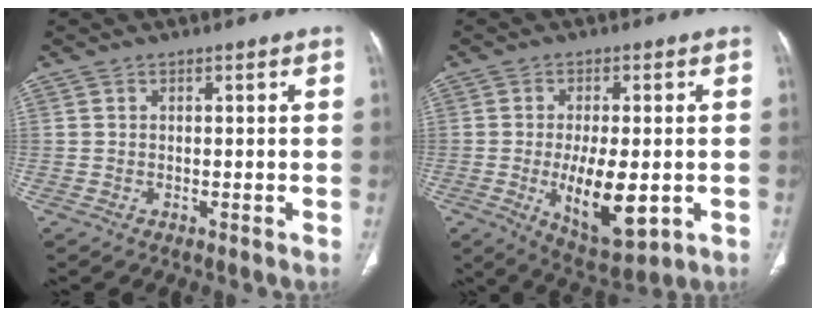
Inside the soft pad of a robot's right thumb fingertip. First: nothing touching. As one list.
[{"total": 12.5, "force": [-2.4, 5.4, 11.0], "torque": [-0.169, -0.017, -0.026]}]